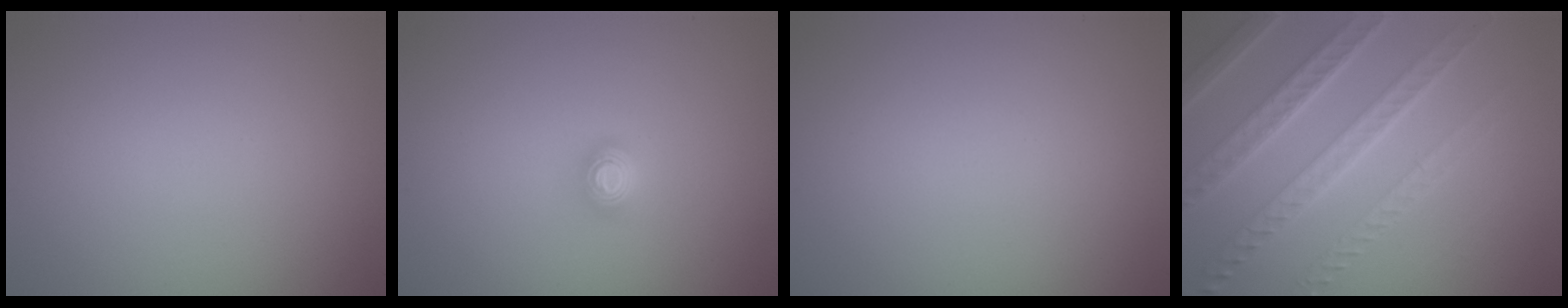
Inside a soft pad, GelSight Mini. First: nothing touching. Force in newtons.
{"total": 1.7, "press": 1.3, "slide": 1.1}
{"total": 0.0}
{"total": 7.9, "press": 5.4, "slide": 5.8}